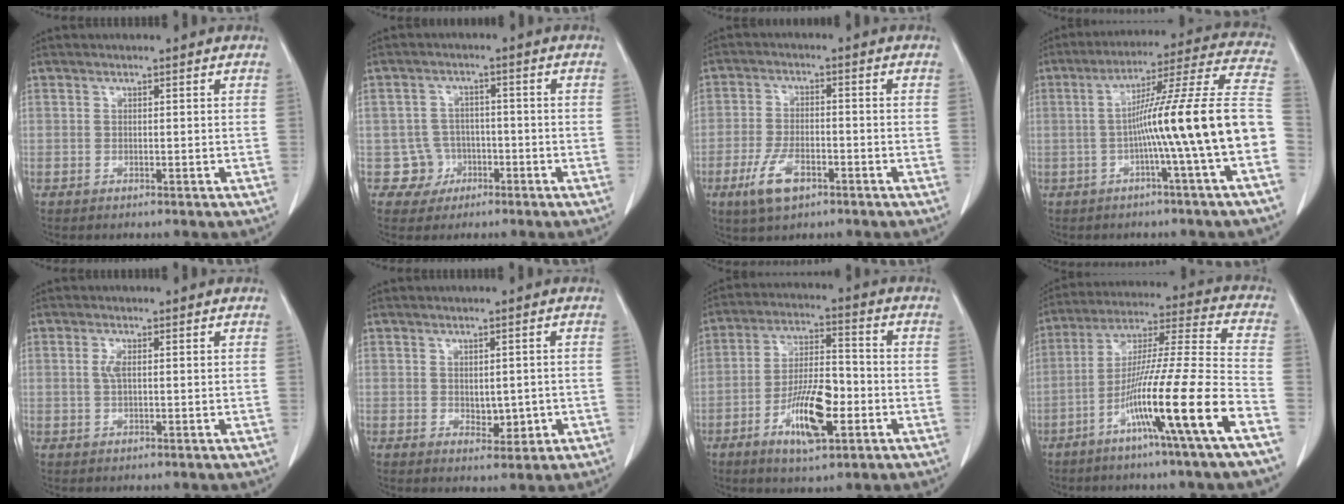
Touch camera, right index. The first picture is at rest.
{"total": 4.3, "force": [-1.6, 3.9, -0.4], "torque": [0.017, 0.017, -0.024]}
{"total": 6.7, "force": [-3.6, 2.7, 5.0], "torque": [-0.107, -0.007, -0.065]}
{"total": 15.6, "force": [-3.0, -1.8, 15.2], "torque": [-0.232, 0.019, -0.056]}
{"total": 1.7, "force": [0.4, 0.6, 1.6], "torque": [-0.037, 0.000, 0.008]}
{"total": 3.2, "force": [-0.4, 1.9, 2.5], "torque": [-0.031, -0.003, 0.004]}
{"total": 11.2, "force": [-4.2, 3.2, 9.9], "torque": [-0.187, -0.001, -0.072]}
{"total": 17.6, "force": [-8.4, -1.6, 15.5], "torque": [-0.282, -0.019, -0.149]}